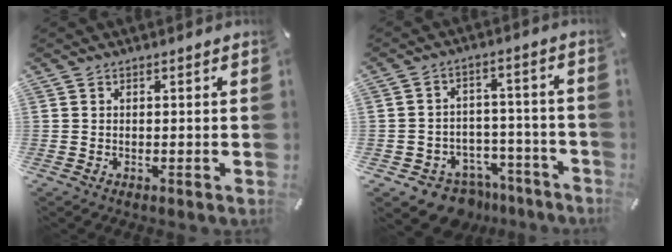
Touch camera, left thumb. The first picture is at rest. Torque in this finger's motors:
{"motor_torque": [0.12, 1.65, 0.18, 0.20, 0.00]}